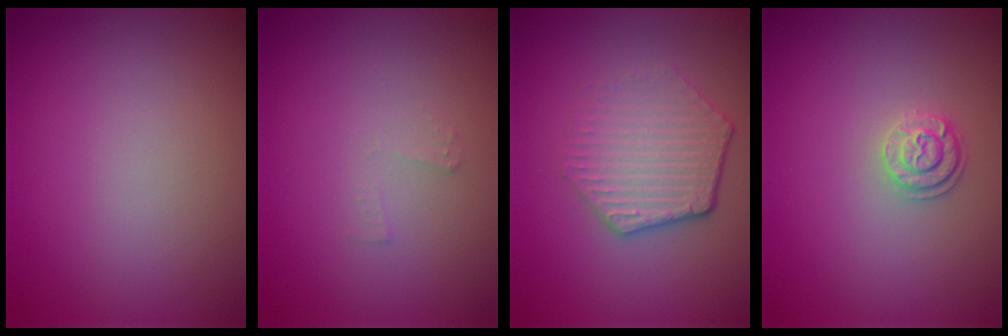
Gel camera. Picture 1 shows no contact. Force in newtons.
{"total": 0.7, "press": 0.7, "slide": 0.1}
{"total": 4.5, "press": 3.3, "slide": 3.0}
{"total": 1.9, "press": 1.7, "slide": 0.9}